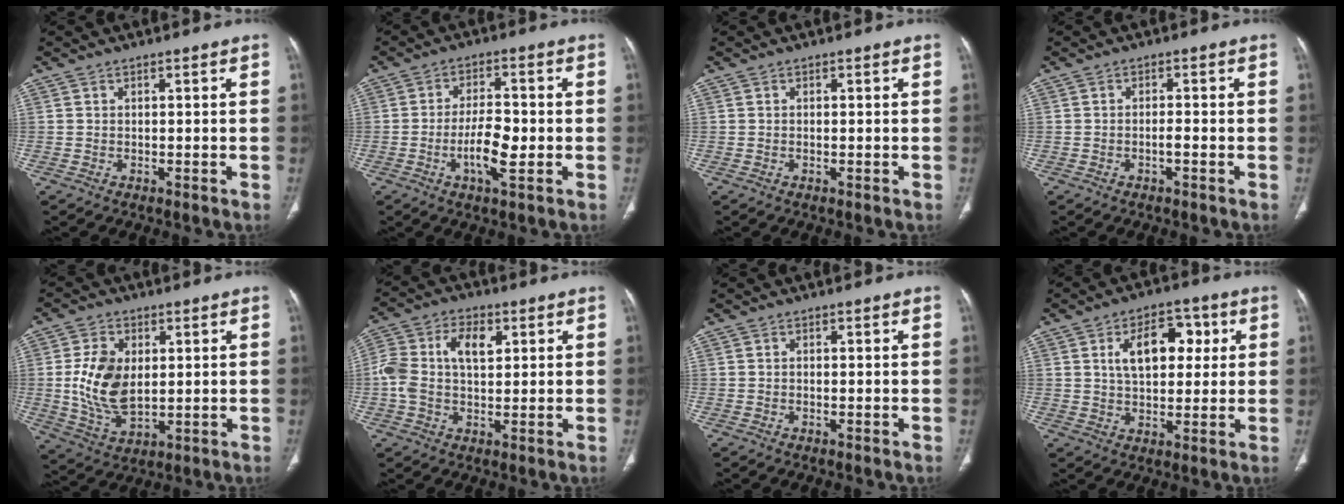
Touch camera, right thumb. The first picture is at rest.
{"total": 7.2, "force": [-1.7, 2.5, 6.6], "torque": [-0.117, 0.005, -0.031]}
{"total": 0.0}
{"total": 1.3, "force": [-0.6, 0.2, 1.1], "torque": [-0.022, 0.004, -0.011]}
{"total": 11.5, "force": [1.2, 7.1, 9.1], "torque": [-0.168, -0.013, 0.032]}
{"total": 10.1, "force": [1.8, 6.1, 7.9], "torque": [-0.162, 0.021, 0.032]}
{"total": 0.0}
{"total": 11.0, "force": [3.0, 6.6, 8.3], "torque": [-0.094, 0.007, 0.045]}